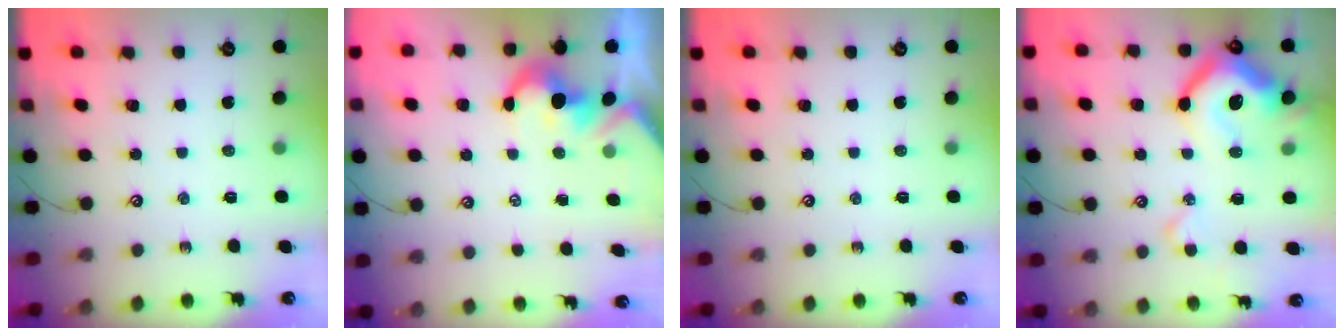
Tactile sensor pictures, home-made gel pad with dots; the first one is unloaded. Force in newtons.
{"total": 1.2, "press": 0.9, "slide": 0.8}
{"total": 0.0}
{"total": 18.1, "press": 17.9, "slide": 2.6}